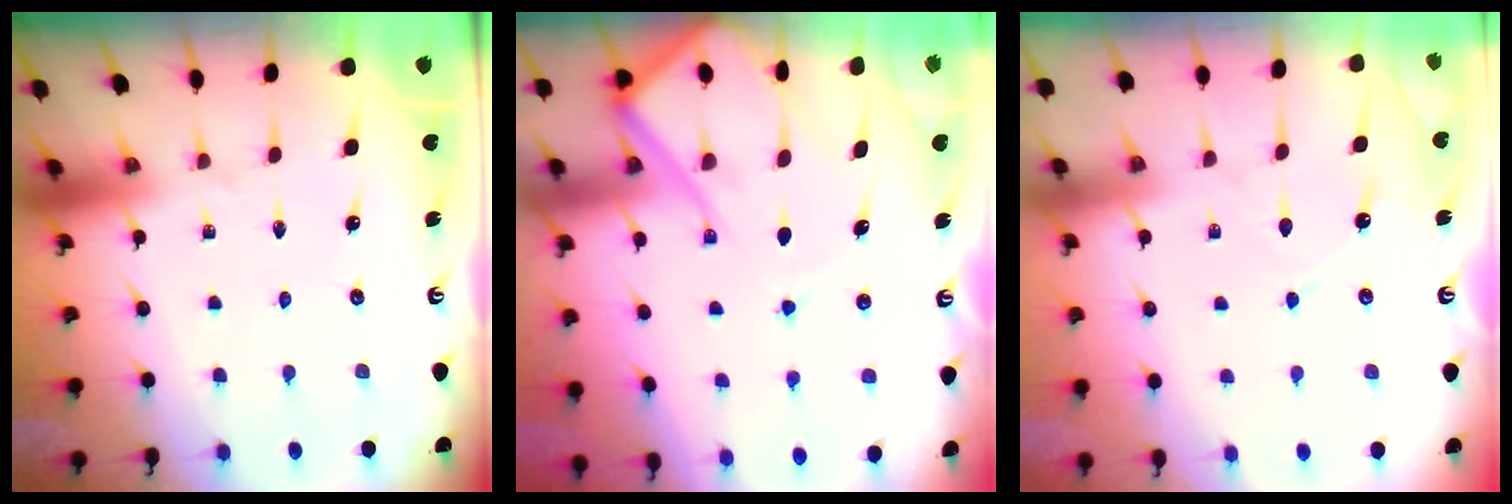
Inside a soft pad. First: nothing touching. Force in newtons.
{"total": 13.0, "press": 13.0, "slide": 1.1}
{"total": 5.0, "press": 5.0, "slide": 0.6}